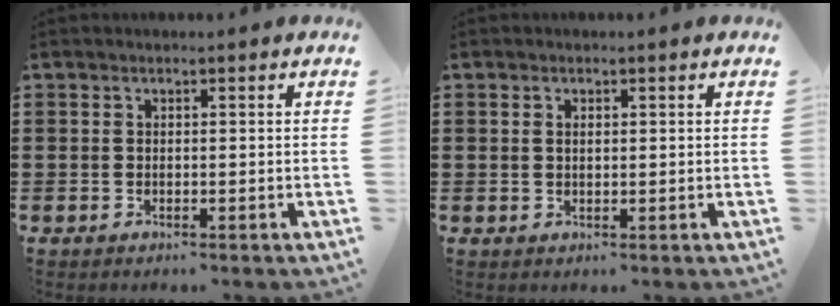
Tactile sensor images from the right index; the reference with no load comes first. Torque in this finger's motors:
{"motor_torque": [0.00, 0.41, -0.03, -0.01]}